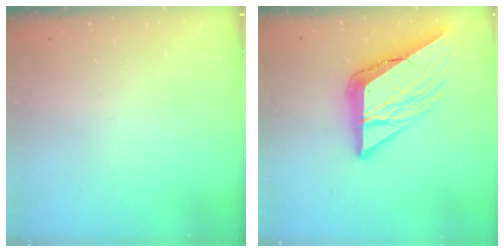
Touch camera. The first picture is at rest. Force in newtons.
{"total": 17.8, "press": 17.7, "slide": 2.2}